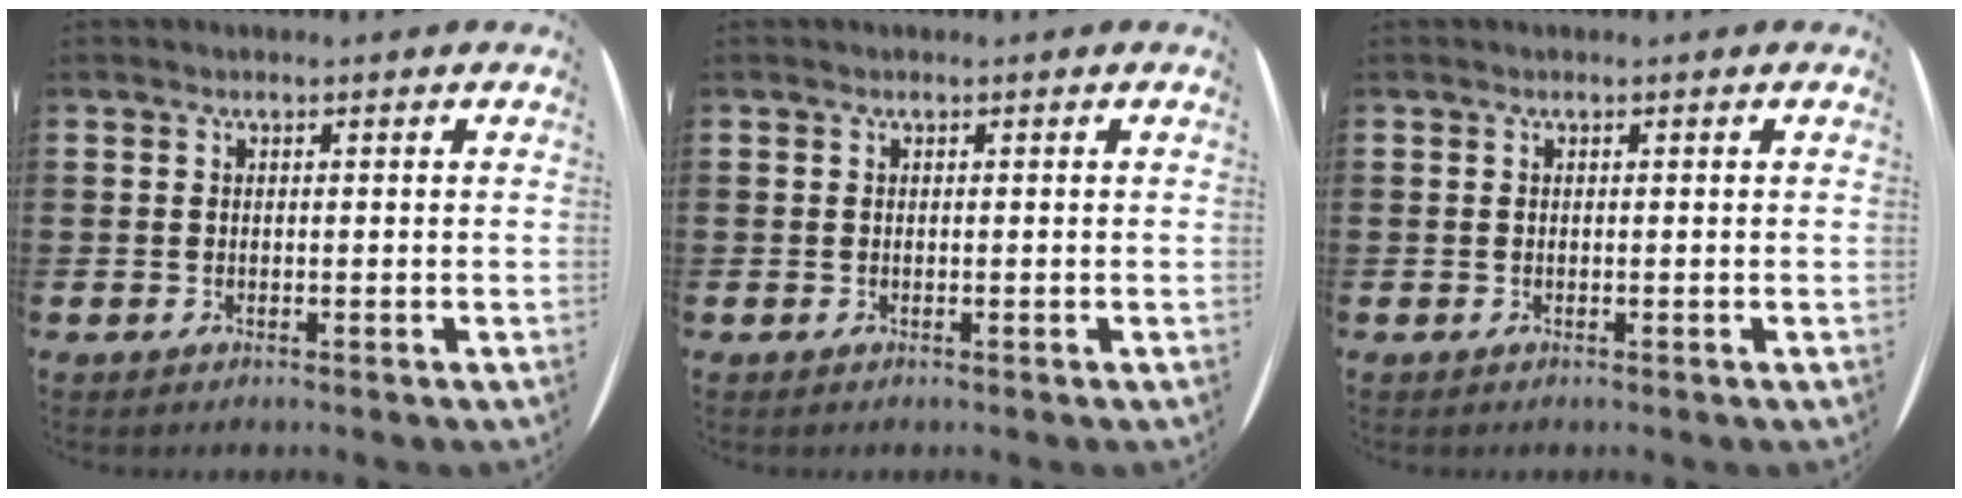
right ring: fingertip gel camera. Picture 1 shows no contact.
{"total": 0.0}
{"total": 0.0}